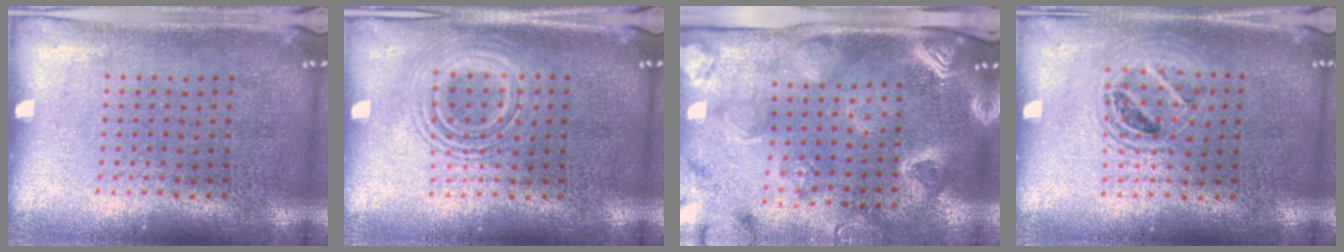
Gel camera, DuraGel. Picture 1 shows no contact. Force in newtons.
{"total": 2.4, "press": 2.4, "slide": 0.4}
{"total": 3.8, "press": 3.1, "slide": 2.1}
{"total": 1.4, "press": 1.3, "slide": 0.6}